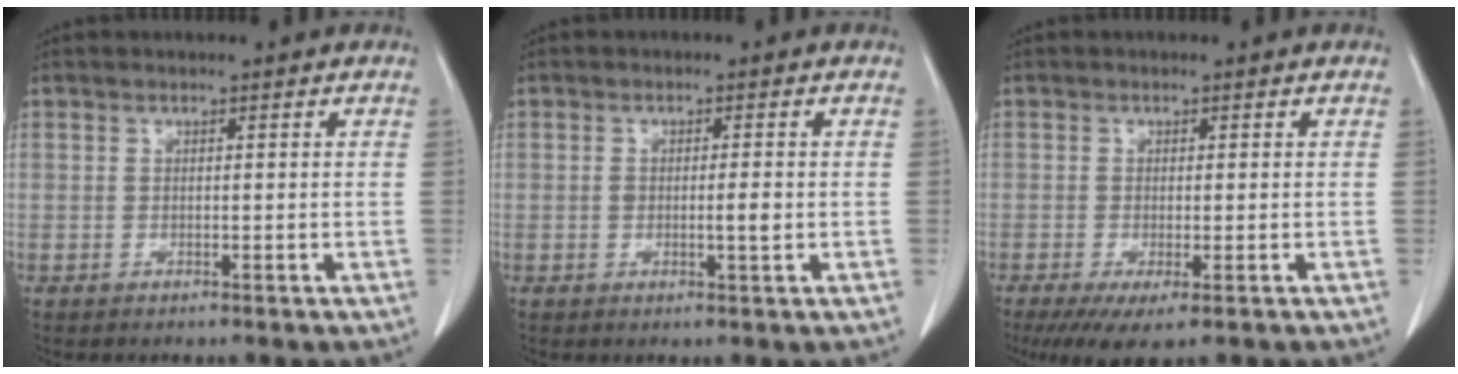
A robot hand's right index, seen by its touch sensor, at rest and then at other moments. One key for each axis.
{"total": 2.2, "fx": -0.3, "fy": 0.3, "fz": 2.2, "tx": -0.040, "ty": -0.002, "tz": -0.006}
{"total": 5.2, "fx": -3.1, "fy": 1.1, "fz": 4.1, "tx": -0.066, "ty": -0.016, "tz": -0.050}